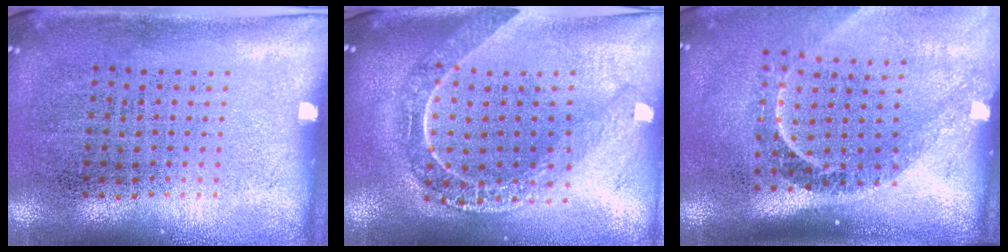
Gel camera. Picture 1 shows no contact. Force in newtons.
{"total": 2.1, "press": 1.8, "slide": 1.1}
{"total": 2.3, "press": 1.6, "slide": 1.6}